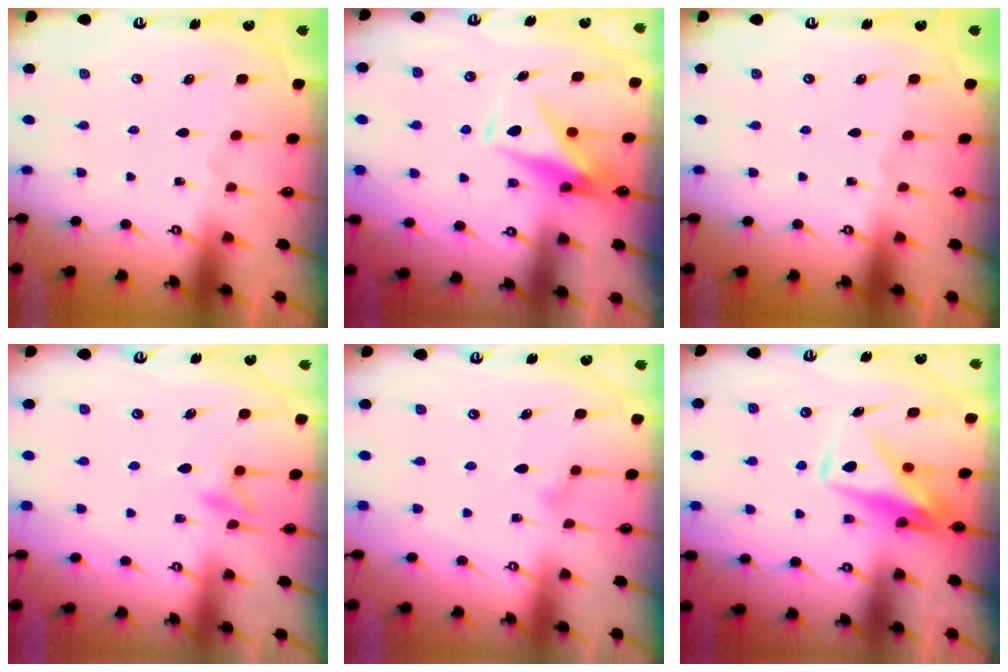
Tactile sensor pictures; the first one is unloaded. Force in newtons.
{"total": 8.5, "press": 8.5, "slide": 0.4}
{"total": 0.0}
{"total": 9.9, "press": 9.9, "slide": 0.9}
{"total": 9.1, "press": 9.1, "slide": 0.5}
{"total": 8.3, "press": 8.3, "slide": 0.9}